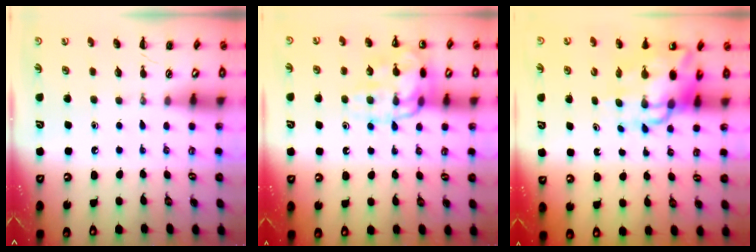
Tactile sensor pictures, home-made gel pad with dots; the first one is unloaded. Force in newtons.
{"total": 15.8, "press": 15.7, "slide": 0.6}
{"total": 12.5, "press": 12.0, "slide": 3.5}